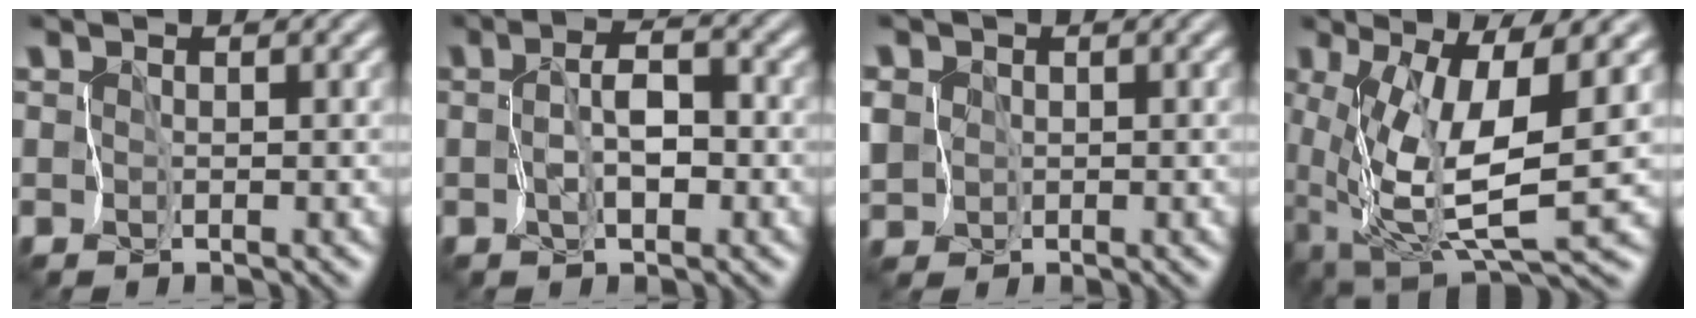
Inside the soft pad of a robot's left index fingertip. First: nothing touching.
{"total": 3.5, "force": [-0.8, 1.8, 2.8], "torque": [-0.055, -0.002, -0.014]}
{"total": 5.0, "force": [0.3, 4.6, 2.0], "torque": [-0.057, 0.012, -0.013]}
{"total": 7.9, "force": [0.3, 2.2, 7.5], "torque": [-0.157, -0.023, 0.015]}